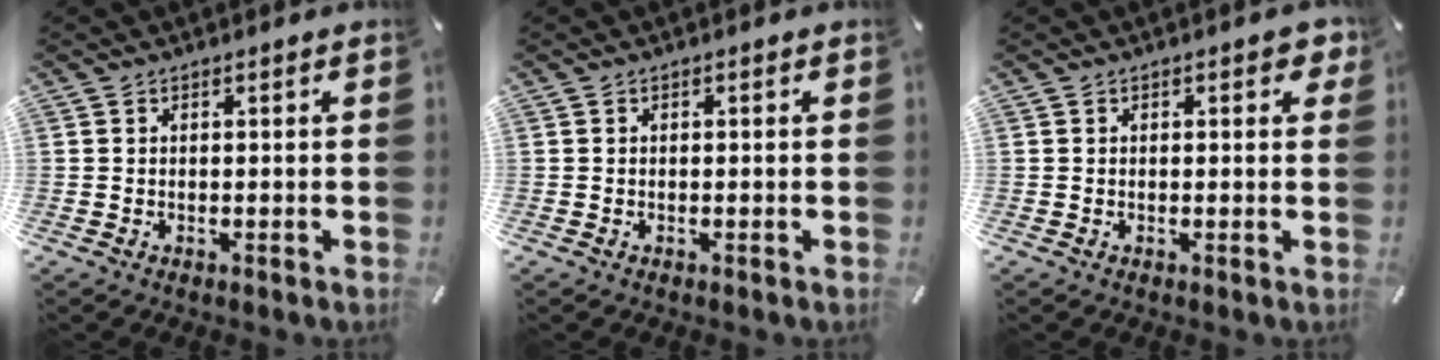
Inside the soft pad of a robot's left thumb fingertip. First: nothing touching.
{"total": 0.0}
{"total": 2.6, "force": [0.6, 1.3, 2.2], "torque": [-0.029, 0.000, 0.006]}